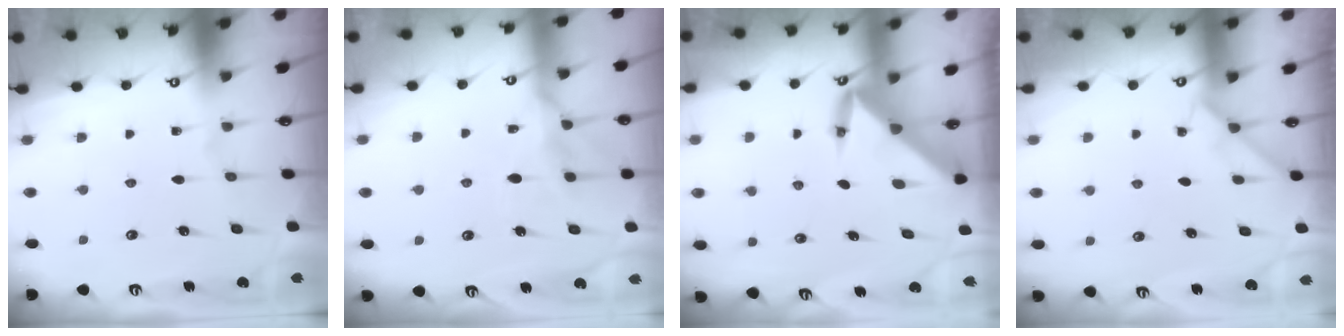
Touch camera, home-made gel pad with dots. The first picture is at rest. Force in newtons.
{"total": 10.8, "press": 10.8, "slide": 0.9}
{"total": 3.8, "press": 3.8, "slide": 0.4}
{"total": 3.4, "press": 3.4, "slide": 0.4}